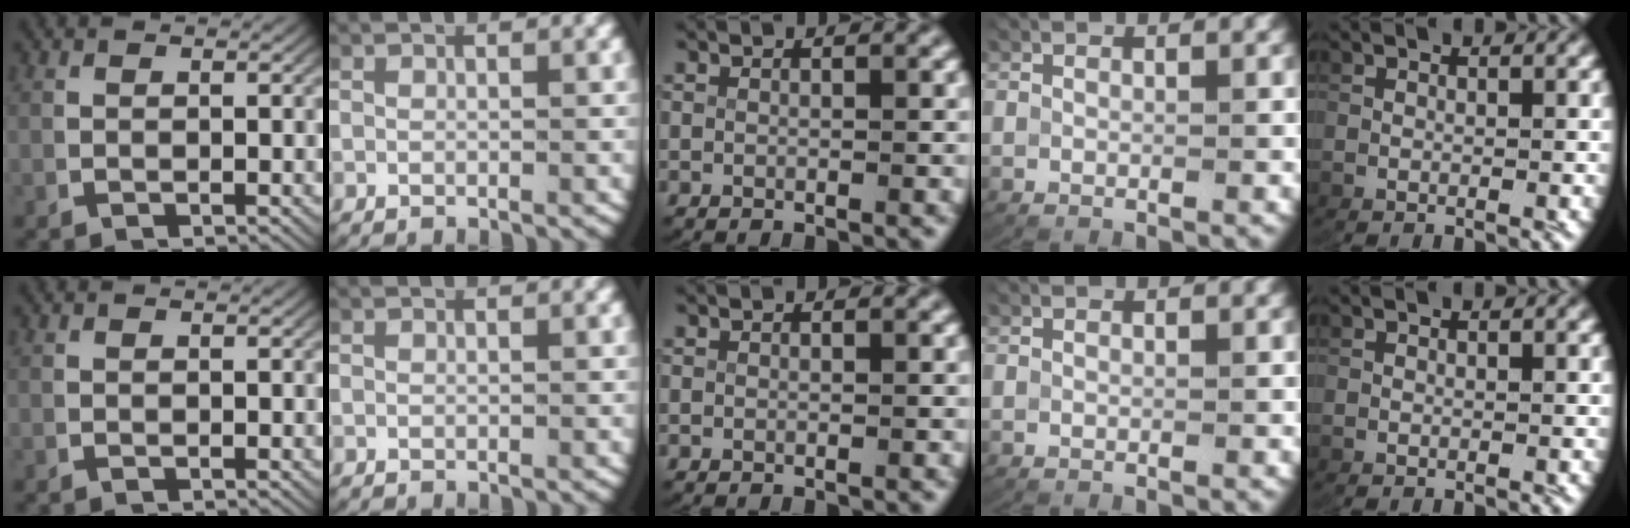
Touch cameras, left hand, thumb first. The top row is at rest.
{}